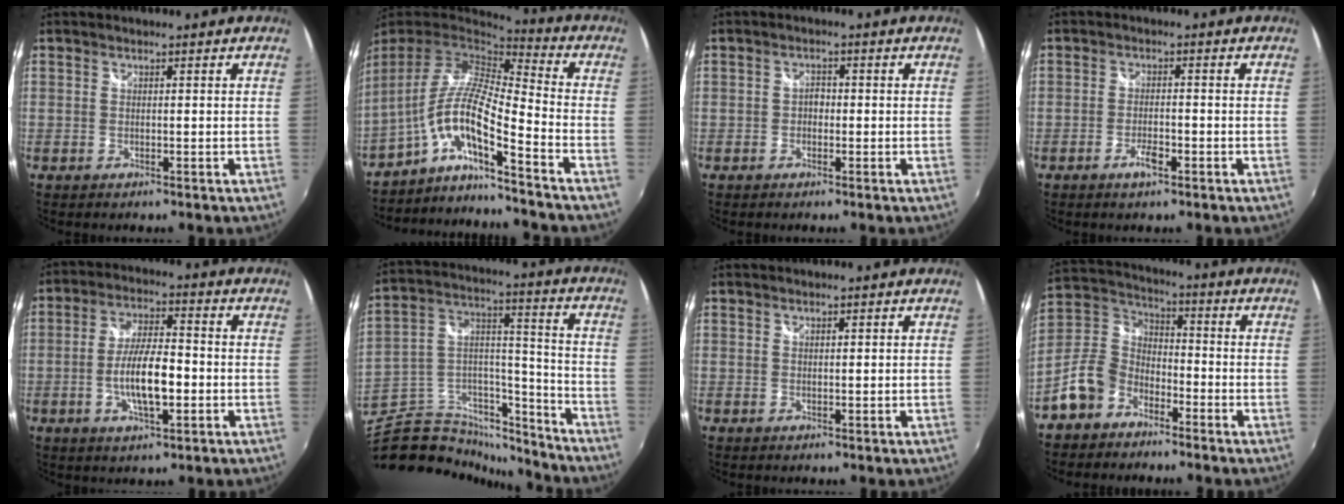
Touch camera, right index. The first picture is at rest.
{"total": 12.3, "force": [-5.8, 0.5, 10.8], "torque": [-0.180, -0.015, -0.121]}
{"total": 1.3, "force": [-0.4, 0.9, 0.8], "torque": [-0.013, 0.003, -0.010]}
{"total": 3.2, "force": [-1.8, 1.0, 2.4], "torque": [-0.053, -0.002, -0.036]}
{"total": 9.8, "force": [-2.4, 3.0, 9.0], "torque": [-0.174, -0.001, -0.040]}
{"total": 23.1, "force": [-19.6, 8.7, 8.5], "torque": [-0.169, 0.034, -0.317]}
{"total": 0.6, "force": [0.5, 0.2, 0.3], "torque": [-0.004, 0.001, 0.009]}
{"total": 11.0, "force": [-6.8, 7.5, 4.3], "torque": [-0.114, 0.031, -0.135]}